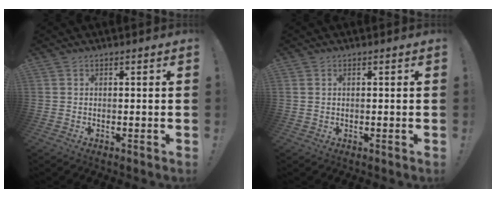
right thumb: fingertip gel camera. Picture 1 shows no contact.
{"total": 0.6, "force": [0.3, 0.4, 0.3], "torque": [-0.013, 0.003, 0.007]}